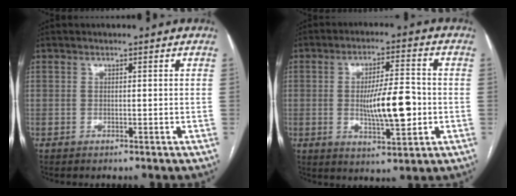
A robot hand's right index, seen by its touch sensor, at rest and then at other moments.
{"total": 10.3, "force": [-1.1, 2.4, 9.9], "torque": [-0.171, 0.001, -0.016]}